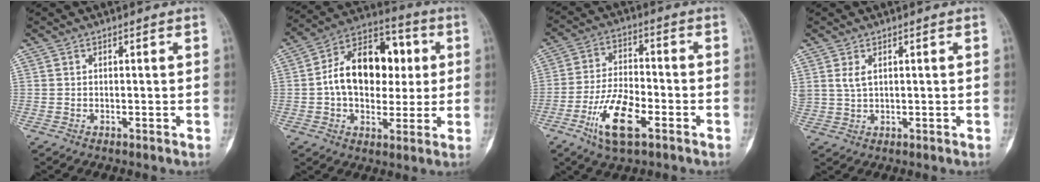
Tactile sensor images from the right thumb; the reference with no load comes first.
{"total": 17.7, "force": [1.5, 12.0, 13.0], "torque": [-0.167, 0.028, 0.018]}
{"total": 11.7, "force": [-5.4, 4.9, 9.2], "torque": [-0.177, 0.020, -0.097]}
{"total": 2.5, "force": [1.1, 1.3, 1.8], "torque": [-0.040, -0.002, 0.030]}